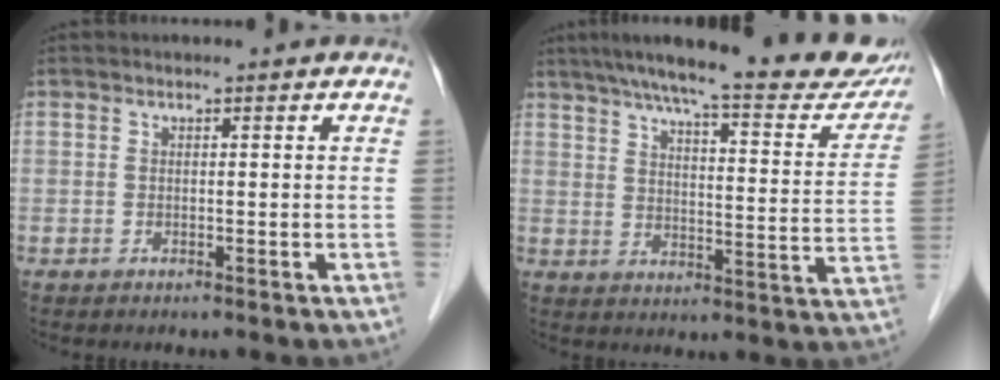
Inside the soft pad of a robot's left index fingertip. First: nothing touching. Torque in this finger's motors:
{"motor_torque": [1.07, -1.07, 0.62, 0.10]}